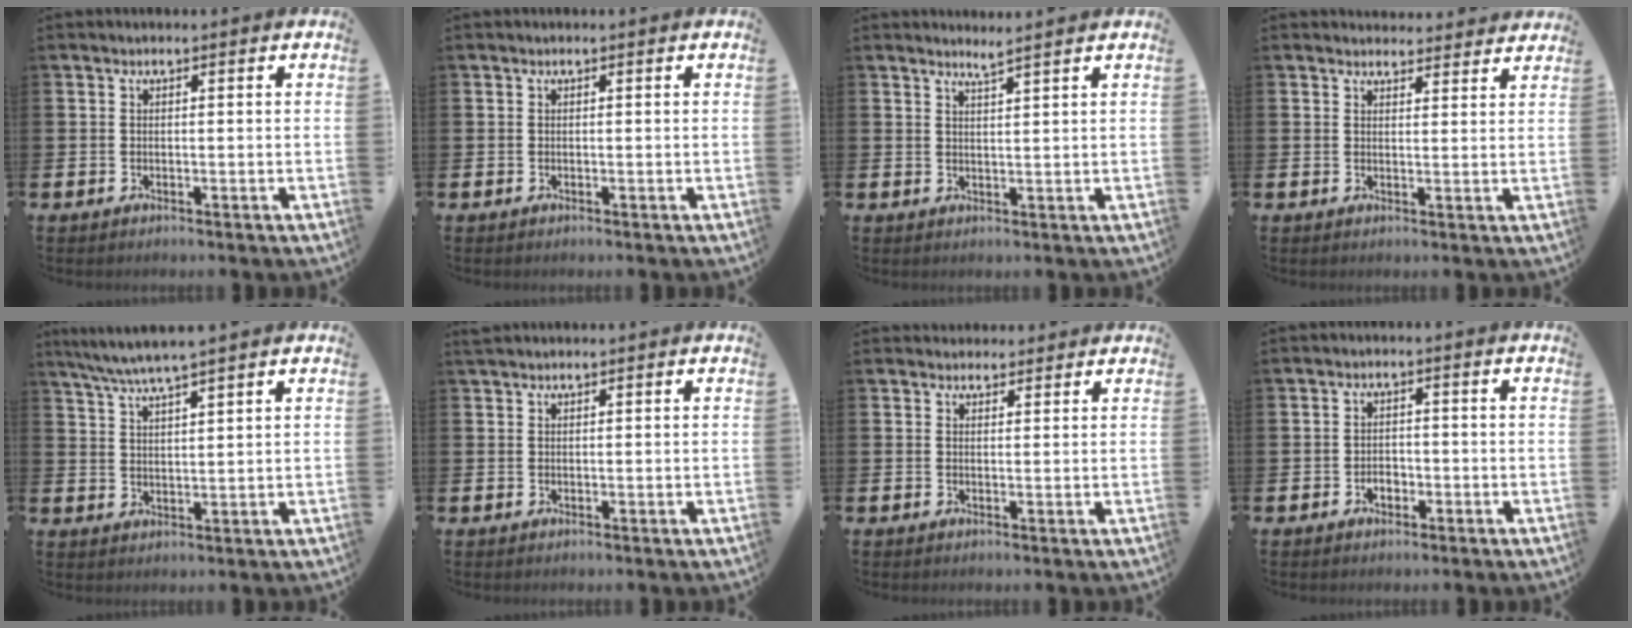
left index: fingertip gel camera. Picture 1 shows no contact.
{"total": 0.0}
{"total": 2.2, "force": [2.1, -0.6, 0.2], "torque": [-0.010, -0.008, 0.040]}
{"total": 2.8, "force": [2.8, 0.6, -0.2], "torque": [0.007, -0.017, 0.049]}
{"total": 5.1, "force": [4.6, -0.4, 1.9], "torque": [-0.056, -0.016, 0.084]}
{"total": 0.9, "force": [0.9, 0.2, 0.2], "torque": [0.008, -0.002, 0.014]}
{"total": 2.2, "force": [2.1, 0.8, -0.2], "torque": [0.012, -0.006, 0.036]}
{"total": 1.9, "force": [-0.8, 1.3, 1.0], "torque": [-0.011, -0.002, -0.019]}